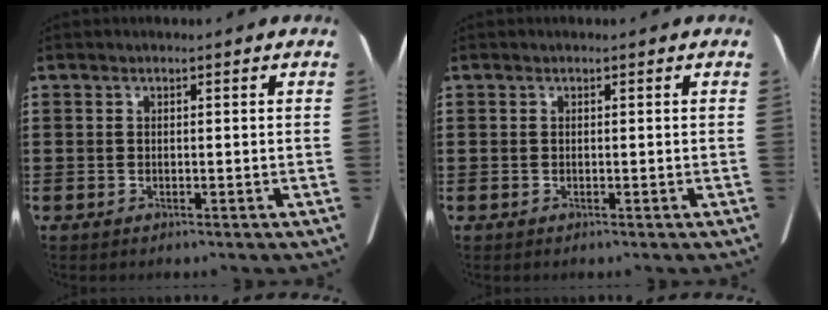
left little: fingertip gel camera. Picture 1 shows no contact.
{"total": 0.0}